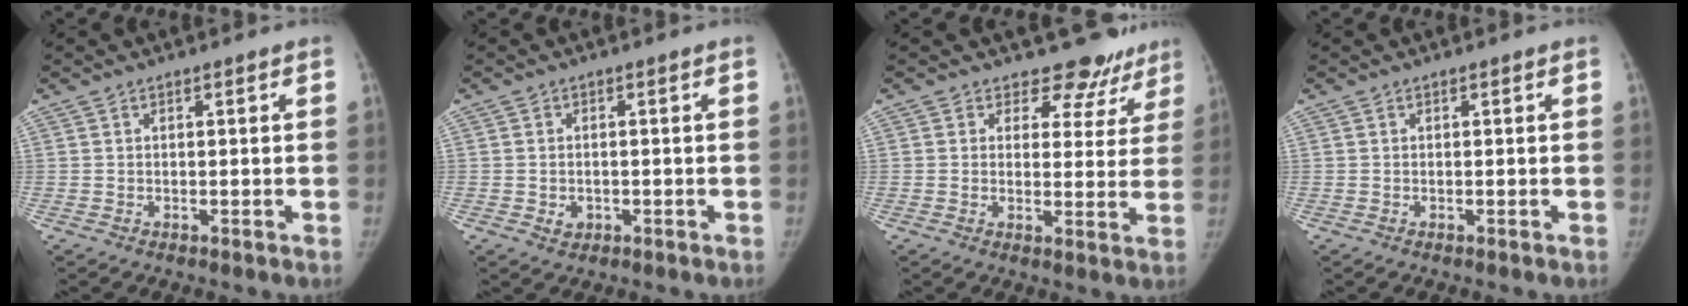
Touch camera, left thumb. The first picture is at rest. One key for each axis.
{"total": 2.2, "fx": -0.6, "fy": 1.9, "fz": 0.9, "tx": -0.004, "ty": 0.002, "tz": -0.003}
{"total": 9.5, "fx": 8.0, "fy": 5.1, "fz": 0.5, "tx": 0.047, "ty": -0.049, "tz": 0.074}
{"total": 0.0}